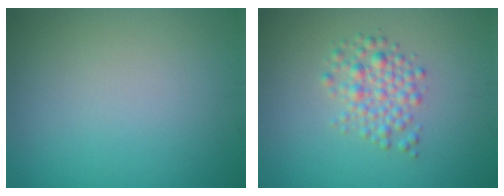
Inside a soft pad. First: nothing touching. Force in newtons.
{"total": 2.8, "press": 2.8, "slide": 0.1}